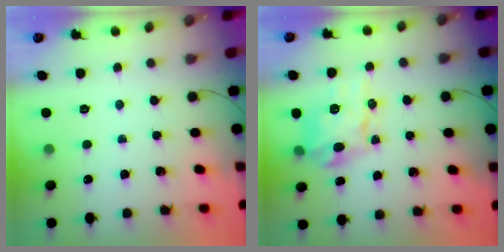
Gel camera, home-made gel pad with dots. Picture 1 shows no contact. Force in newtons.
{"total": 11.7, "press": 11.6, "slide": 1.6}